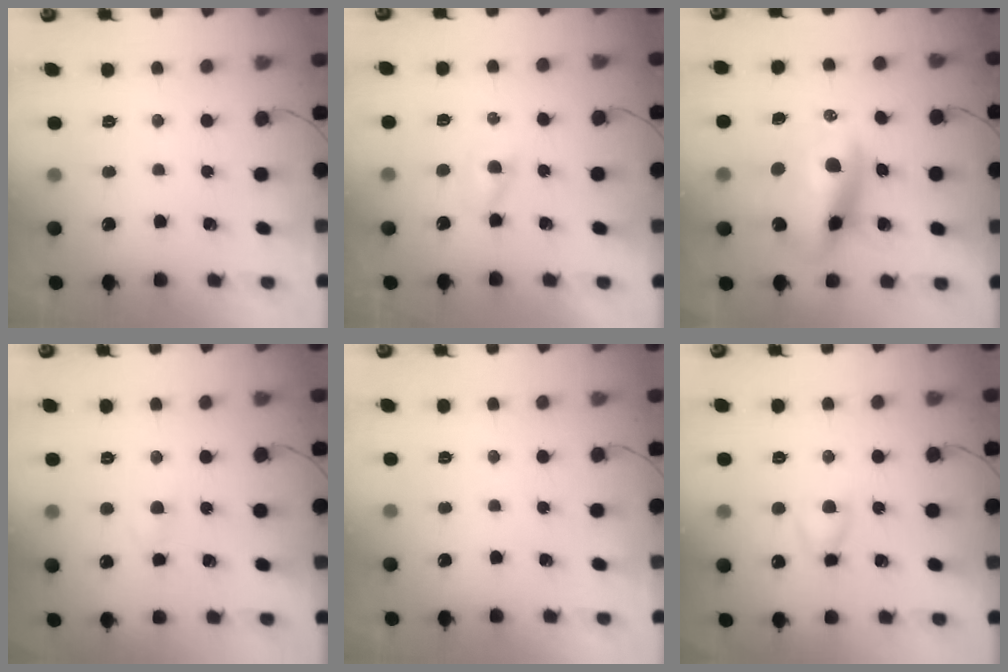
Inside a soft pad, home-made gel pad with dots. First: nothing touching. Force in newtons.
{"total": 1.6, "press": 1.4, "slide": 0.8}
{"total": 14.0, "press": 13.6, "slide": 3.3}
{"total": 2.2, "press": 2.0, "slide": 1.0}
{"total": 0.0}
{"total": 4.1, "press": 4.1, "slide": 0.6}